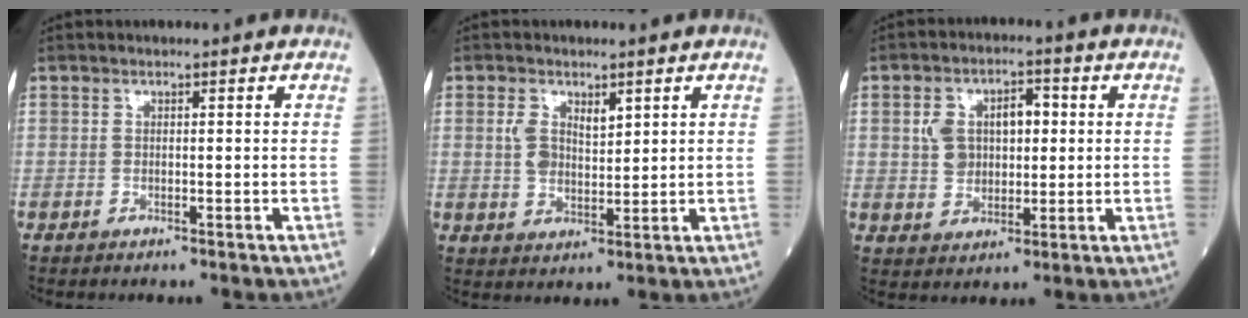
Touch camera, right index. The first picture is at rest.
{"total": 4.5, "force": [1.9, 2.6, 3.2], "torque": [-0.063, 0.007, 0.041]}
{"total": 7.7, "force": [1.5, 5.0, 5.6], "torque": [-0.099, 0.024, 0.034]}